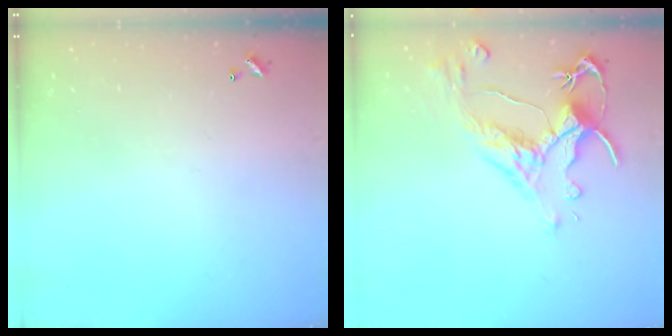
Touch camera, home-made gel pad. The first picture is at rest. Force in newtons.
{"total": 4.0, "press": 3.7, "slide": 1.4}